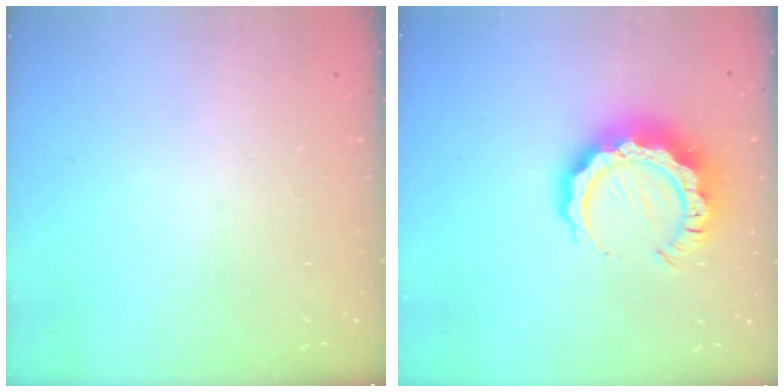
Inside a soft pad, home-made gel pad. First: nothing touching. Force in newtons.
{"total": 13.1, "press": 13.0, "slide": 1.2}